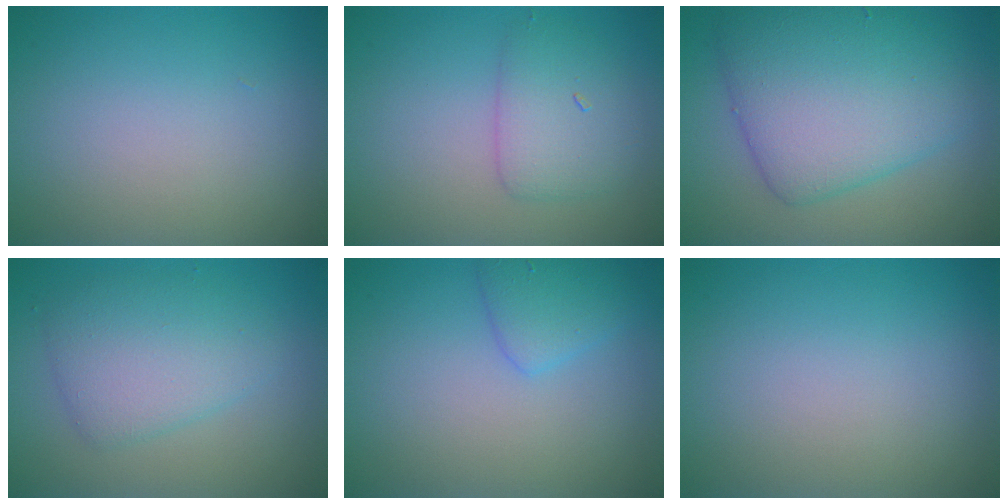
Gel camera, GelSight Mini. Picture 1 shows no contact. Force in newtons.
{"total": 3.2, "press": 3.2, "slide": 0.1}
{"total": 8.2, "press": 8.2, "slide": 0.0}
{"total": 4.2, "press": 4.2, "slide": 0.1}
{"total": 2.2, "press": 2.2, "slide": 0.1}
{"total": 0.0}